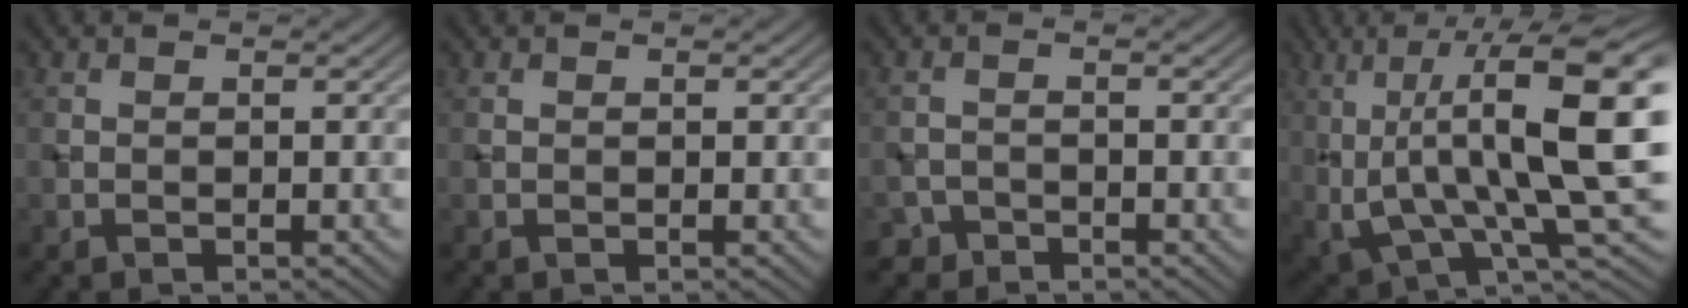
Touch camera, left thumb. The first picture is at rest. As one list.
[{"total": 0.0}, {"total": 1.8, "force": [-1.6, 0.8, -0.3], "torque": [0.007, 0.005, -0.034]}, {"total": 16.8, "force": [1.7, 5.9, 15.7], "torque": [-0.277, 0.000, 0.033]}]